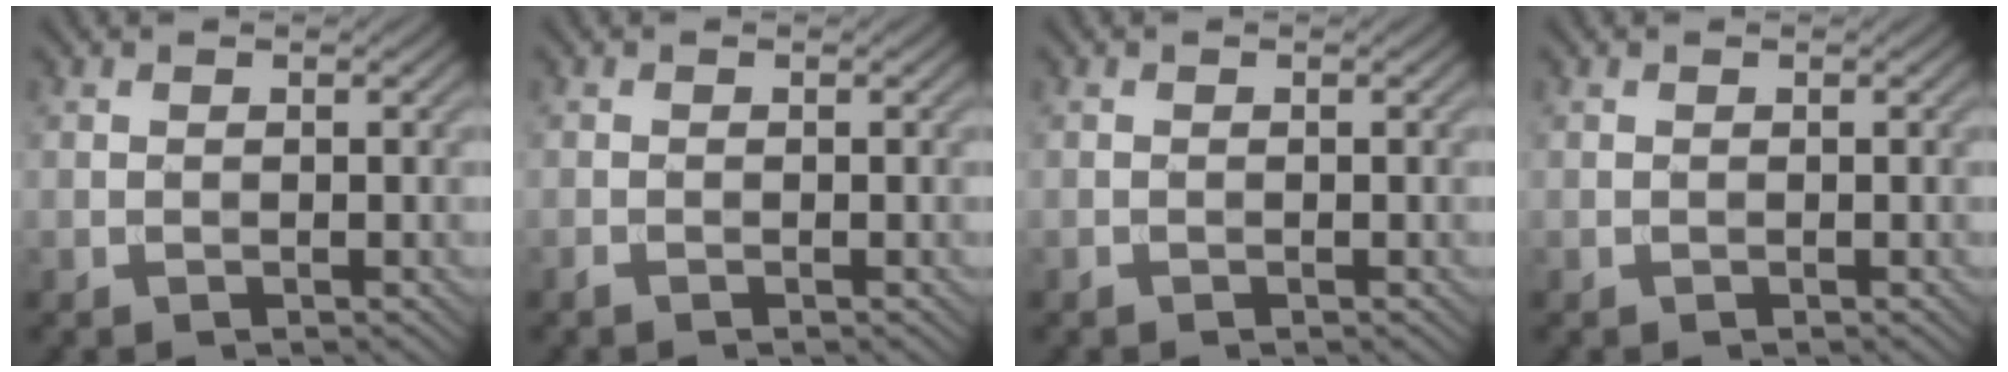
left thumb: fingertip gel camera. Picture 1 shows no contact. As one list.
[{"total": 0.5, "force": [-0.4, 0.0, 0.3], "torque": [-0.008, 0.000, -0.010]}, {"total": 0.0}, {"total": 0.0}]